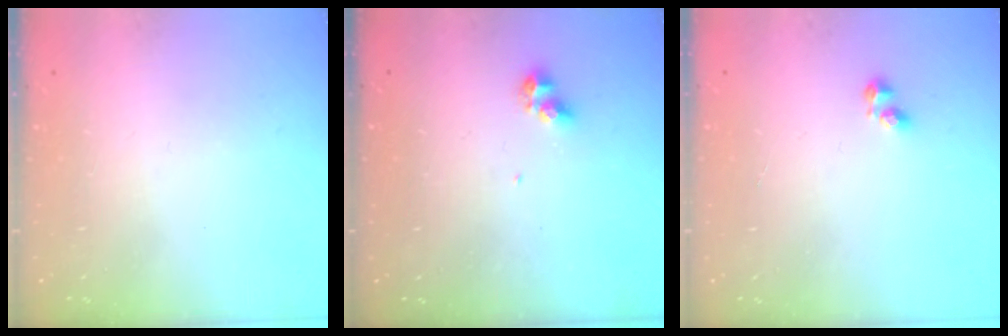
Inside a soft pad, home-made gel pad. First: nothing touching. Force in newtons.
{"total": 4.7, "press": 4.7, "slide": 0.3}
{"total": 2.5, "press": 2.3, "slide": 0.9}